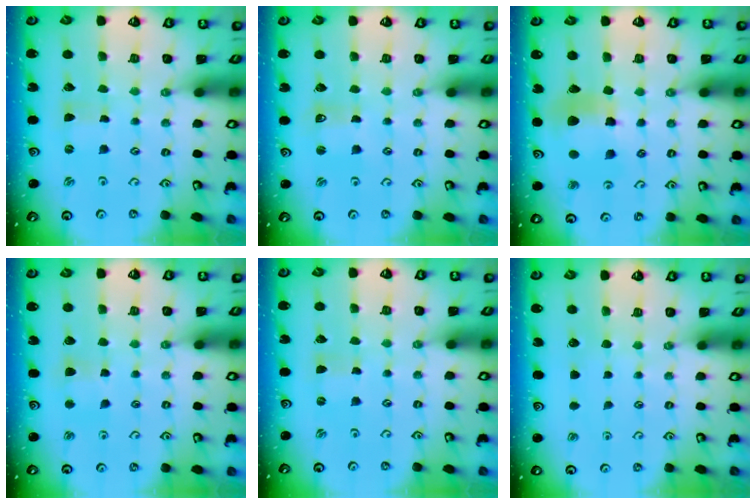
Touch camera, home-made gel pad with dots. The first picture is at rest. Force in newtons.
{"total": 1.7, "press": 1.6, "slide": 0.3}
{"total": 10.3, "press": 10.2, "slide": 1.6}
{"total": 3.6, "press": 3.5, "slide": 0.9}
{"total": 0.0}
{"total": 0.0}